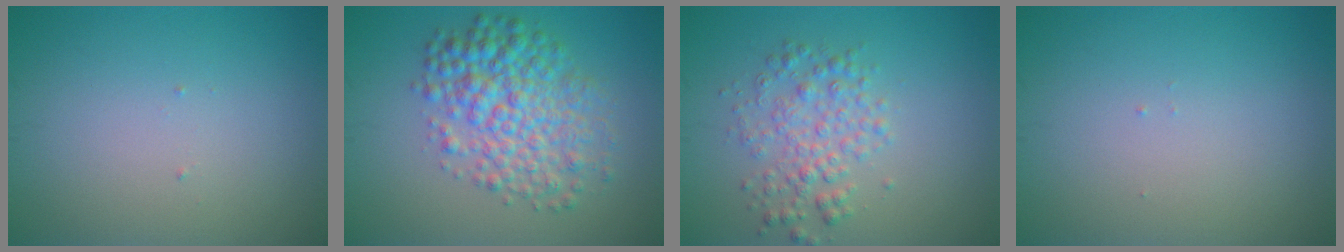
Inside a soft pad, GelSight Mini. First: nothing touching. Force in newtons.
{"total": 6.2, "press": 6.2, "slide": 0.0}
{"total": 3.2, "press": 3.2, "slide": 0.0}
{"total": 0.0}